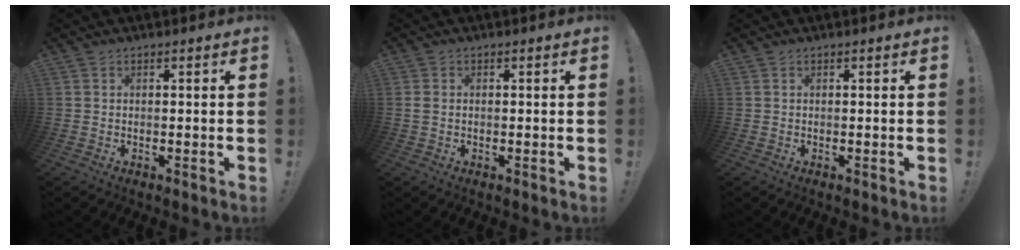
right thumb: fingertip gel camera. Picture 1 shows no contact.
{"total": 1.3, "force": [0.0, 1.0, 0.9], "torque": [-0.015, 0.005, 0.001]}
{"total": 0.0}